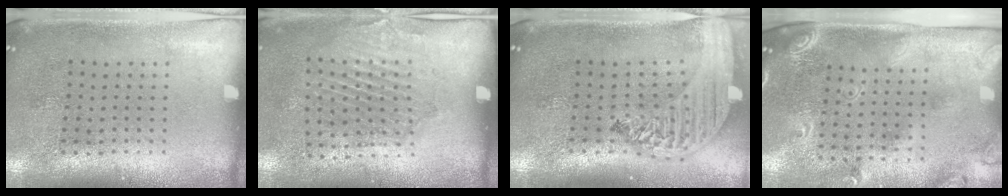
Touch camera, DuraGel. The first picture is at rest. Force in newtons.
{"total": 1.9, "press": 1.3, "slide": 1.4}
{"total": 2.8, "press": 2.3, "slide": 1.7}
{"total": 2.5, "press": 1.8, "slide": 1.7}